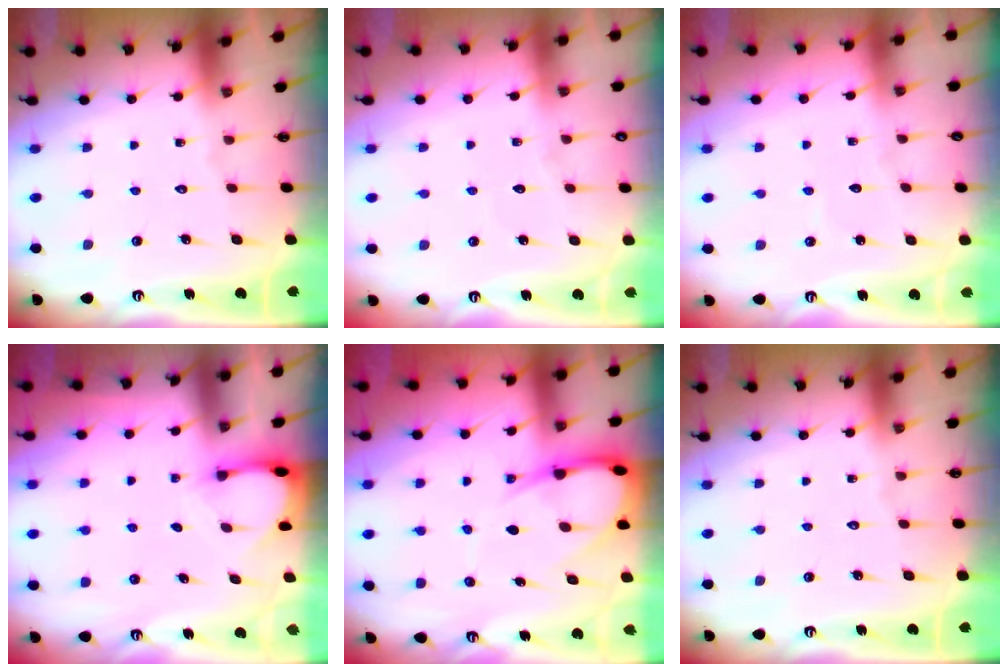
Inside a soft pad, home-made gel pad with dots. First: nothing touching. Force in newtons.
{"total": 2.3, "press": 2.3, "slide": 0.3}
{"total": 2.4, "press": 2.4, "slide": 0.2}
{"total": 3.4, "press": 3.4, "slide": 0.1}
{"total": 9.8, "press": 9.8, "slide": 1.1}
{"total": 0.0}